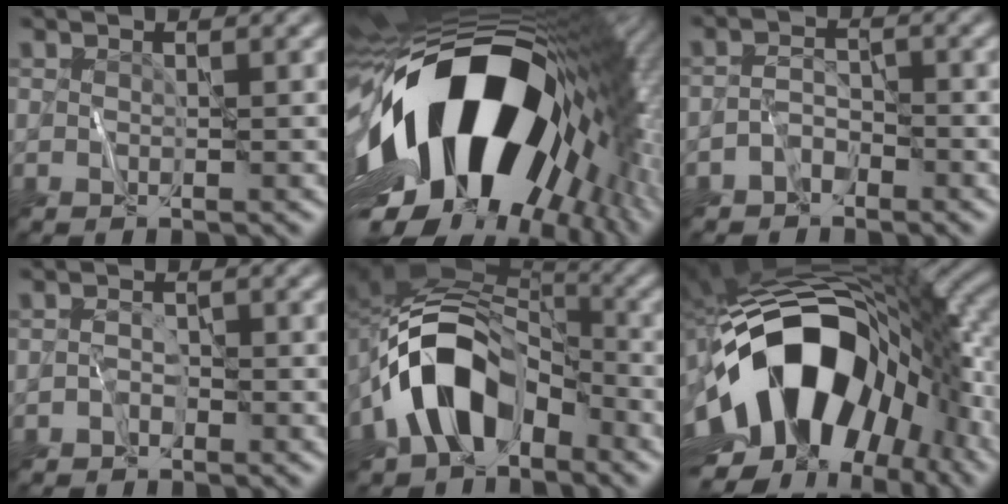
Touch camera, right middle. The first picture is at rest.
{"total": 20.8, "force": [-2.2, 11.3, 17.4], "torque": [-0.294, -0.038, -0.045]}
{"total": 1.8, "force": [-1.3, 1.0, 0.8], "torque": [-0.012, 0.008, -0.029]}
{"total": 1.1, "force": [-0.6, 0.7, 0.6], "torque": [-0.010, 0.005, -0.016]}
{"total": 10.3, "force": [-4.3, 6.9, 6.4], "torque": [-0.102, 0.012, -0.090]}
{"total": 17.5, "force": [-3.8, 10.6, 13.4], "torque": [-0.241, -0.001, -0.072]}